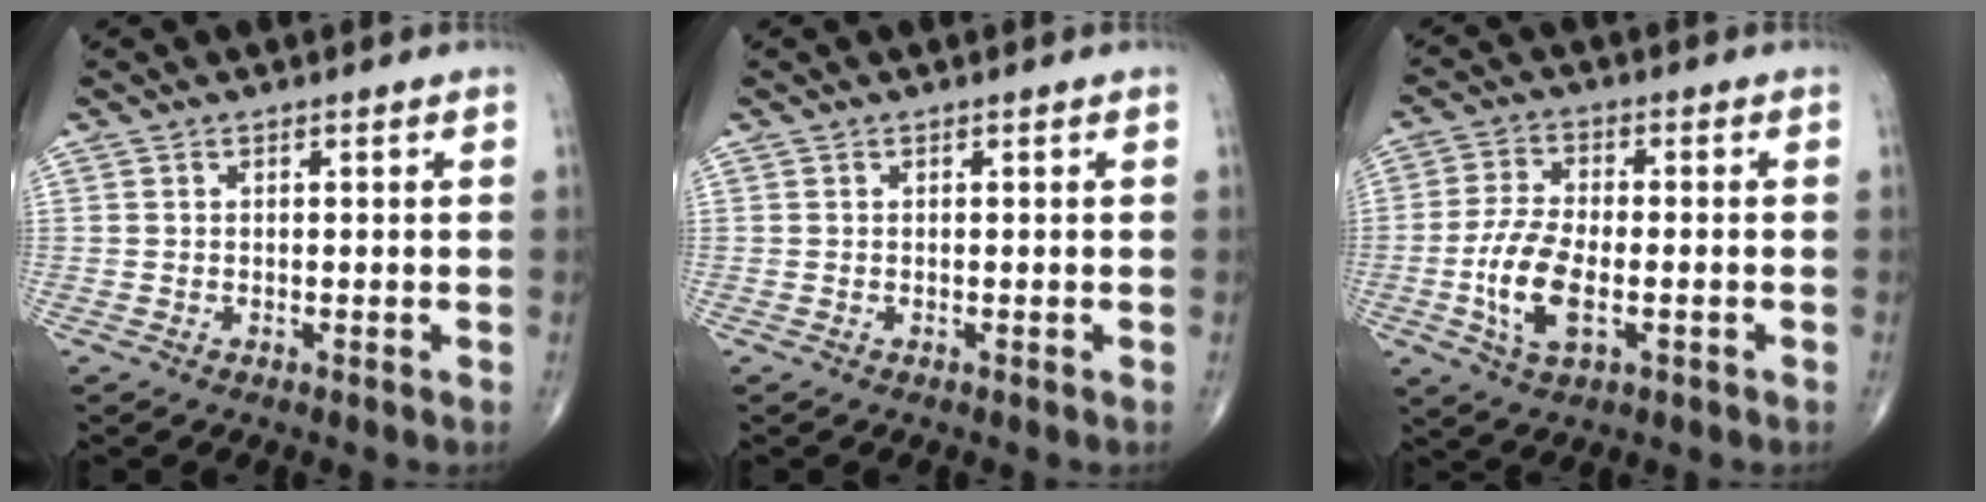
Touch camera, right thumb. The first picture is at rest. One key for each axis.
{"total": 0.0}
{"total": 10.1, "fx": -2.5, "fy": 4.8, "fz": 8.6, "tx": -0.177, "ty": 0.007, "tz": -0.048}